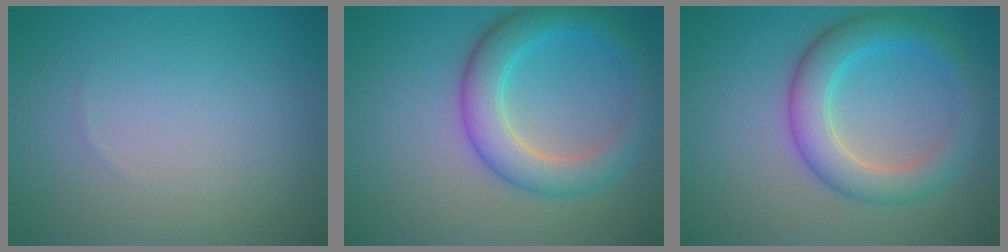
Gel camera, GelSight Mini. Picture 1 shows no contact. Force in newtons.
{"total": 5.0, "press": 4.9, "slide": 0.3}
{"total": 4.7, "press": 4.7, "slide": 0.1}